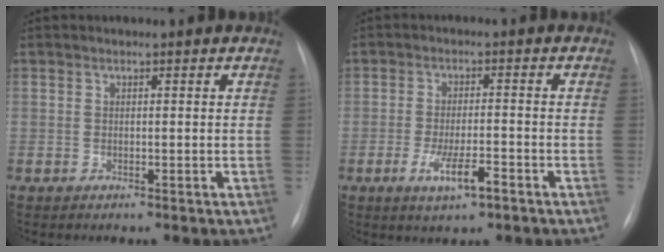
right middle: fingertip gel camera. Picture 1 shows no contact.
{"total": 5.4, "force": [-2.7, 1.1, 4.6], "torque": [-0.091, -0.006, -0.045]}